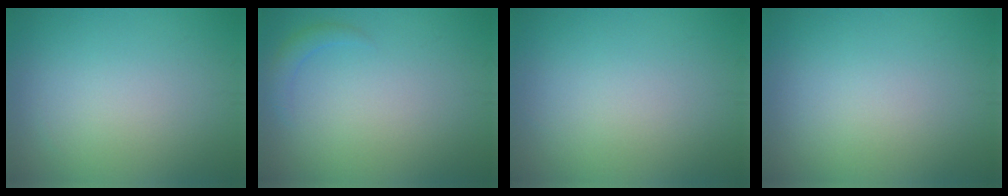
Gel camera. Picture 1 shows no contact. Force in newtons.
{"total": 1.2, "press": 1.2, "slide": 0.1}
{"total": 0.0}
{"total": 0.0}